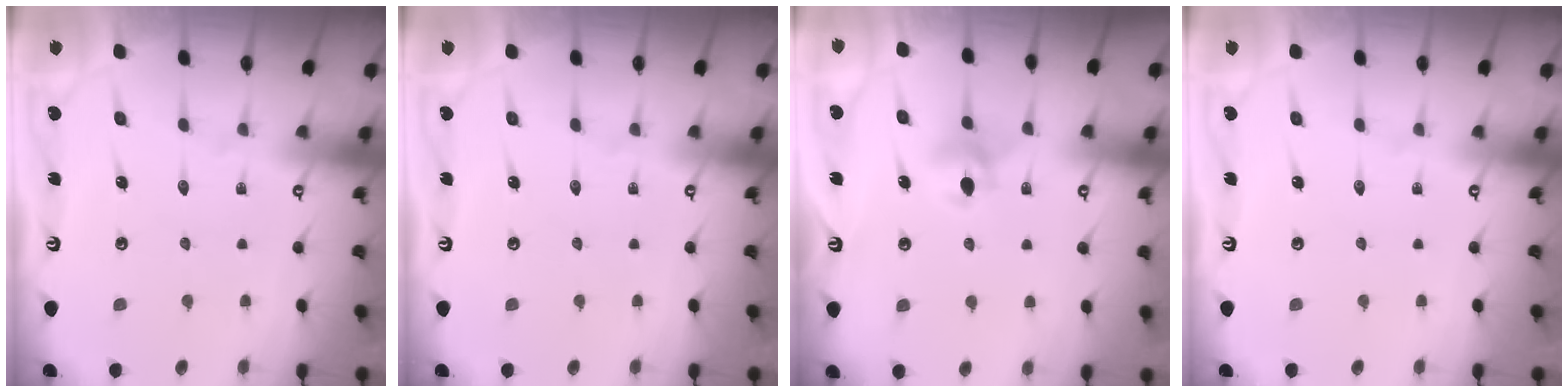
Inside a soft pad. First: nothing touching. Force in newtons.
{"total": 0.0}
{"total": 6.0, "press": 6.0, "slide": 0.8}
{"total": 0.0}